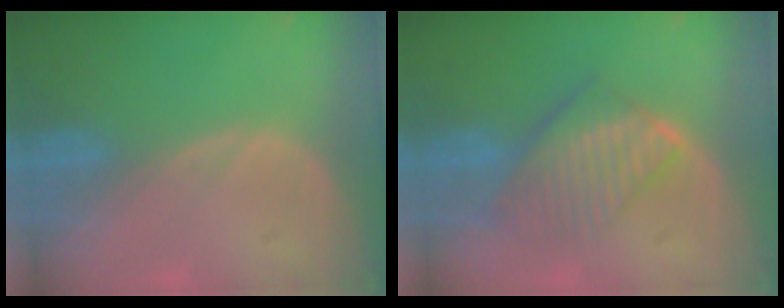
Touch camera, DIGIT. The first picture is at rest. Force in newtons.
{"total": 7.6, "press": 6.9, "slide": 3.2}